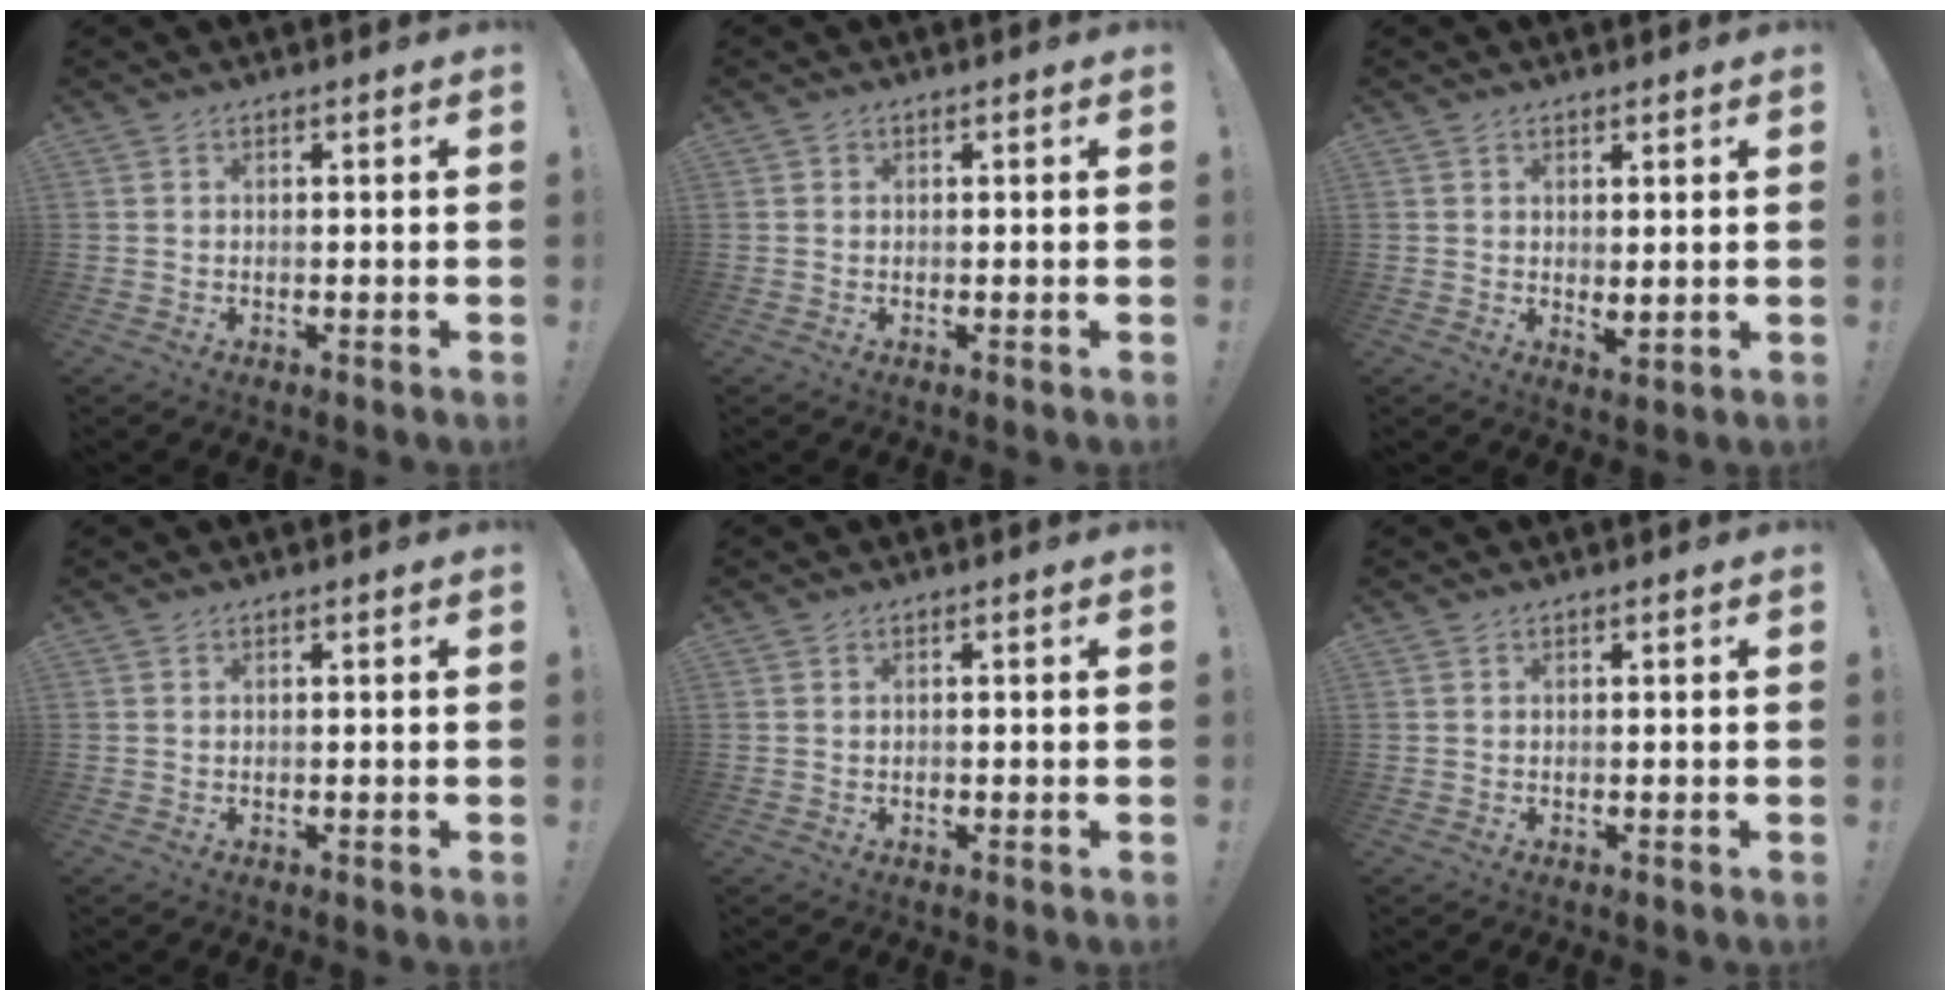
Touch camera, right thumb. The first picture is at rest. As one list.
[{"total": 0.5, "force": [0.2, 0.5, -0.1], "torque": [0.004, 0.000, 0.002]}, {"total": 2.3, "force": [1.1, 0.9, 1.8], "torque": [-0.024, -0.011, 0.020]}, {"total": 0.0}, {"total": 0.7, "force": [-0.3, 0.6, -0.1], "torque": [-0.004, 0.004, -0.004]}, {"total": 0.0}]